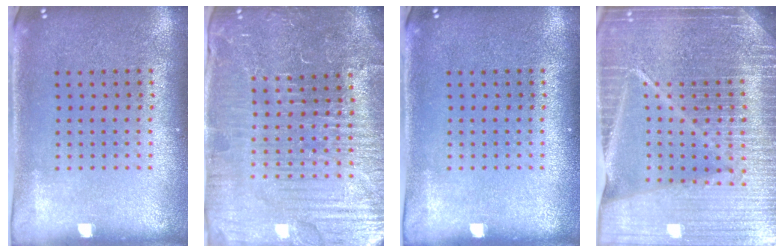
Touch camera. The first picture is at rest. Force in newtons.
{"total": 5.5, "press": 5.0, "slide": 2.1}
{"total": 0.0}
{"total": 6.7, "press": 5.8, "slide": 3.4}